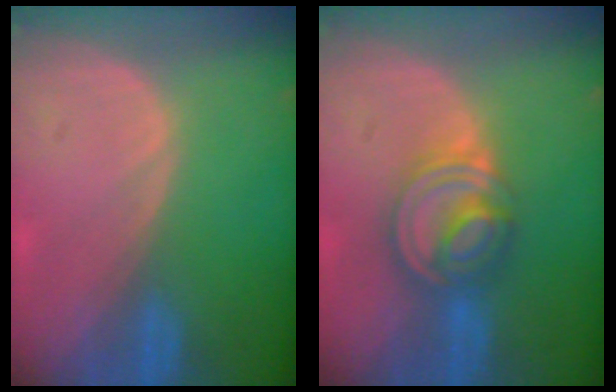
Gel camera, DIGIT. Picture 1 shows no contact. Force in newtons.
{"total": 7.7, "press": 6.7, "slide": 3.8}